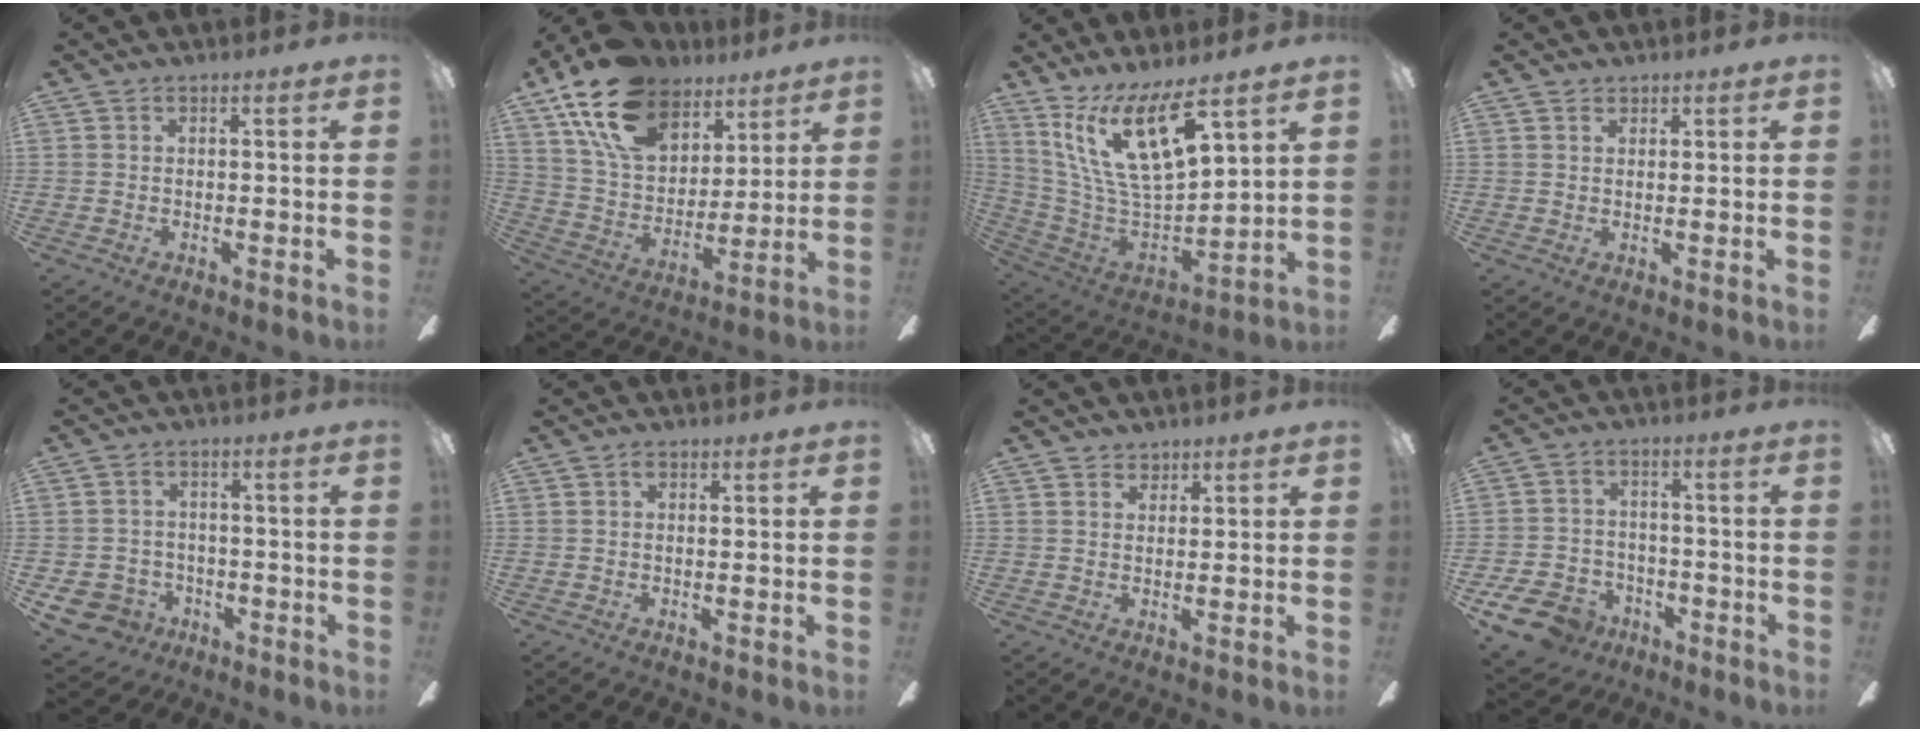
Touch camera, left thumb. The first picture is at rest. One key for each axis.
{"total": 19.4, "fx": 12.6, "fy": 11.4, "fz": 9.3, "tx": -0.177, "ty": -0.057, "tz": 0.234}
{"total": 19.6, "fx": 11.7, "fy": 6.7, "fz": 14.3, "tx": -0.296, "ty": -0.079, "tz": 0.201}
{"total": 1.2, "fx": 1.0, "fy": 0.6, "fz": 0.2, "tx": -0.003, "ty": 0.001, "tz": 0.020}
{"total": 7.6, "fx": -3.8, "fy": 6.3, "fz": 2.0, "tx": -0.065, "ty": 0.024, "tz": -0.068}
{"total": 1.1, "fx": 0.3, "fy": 0.5, "fz": 0.9, "tx": -0.020, "ty": 0.005, "tz": 0.004}
{"total": 2.0, "fx": 1.7, "fy": 1.1, "fz": 0.2, "tx": 0.003, "ty": -0.003, "tz": 0.031}
{"total": 10.3, "fx": -6.9, "fy": 6.6, "fz": 4.0, "tx": -0.103, "ty": 0.045, "tz": -0.128}